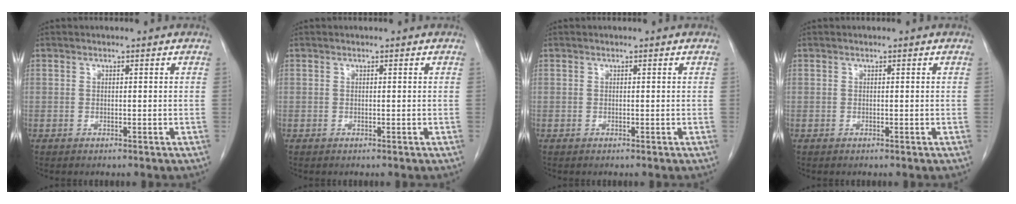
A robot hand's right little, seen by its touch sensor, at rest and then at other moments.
{"total": 0.0}
{"total": 0.0}
{"total": 0.0}